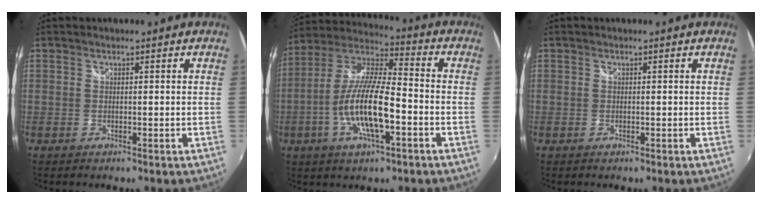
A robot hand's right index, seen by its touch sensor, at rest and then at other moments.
{"total": 15.1, "force": [-4.7, 4.0, 13.8], "torque": [-0.278, -0.005, -0.092]}
{"total": 0.0}